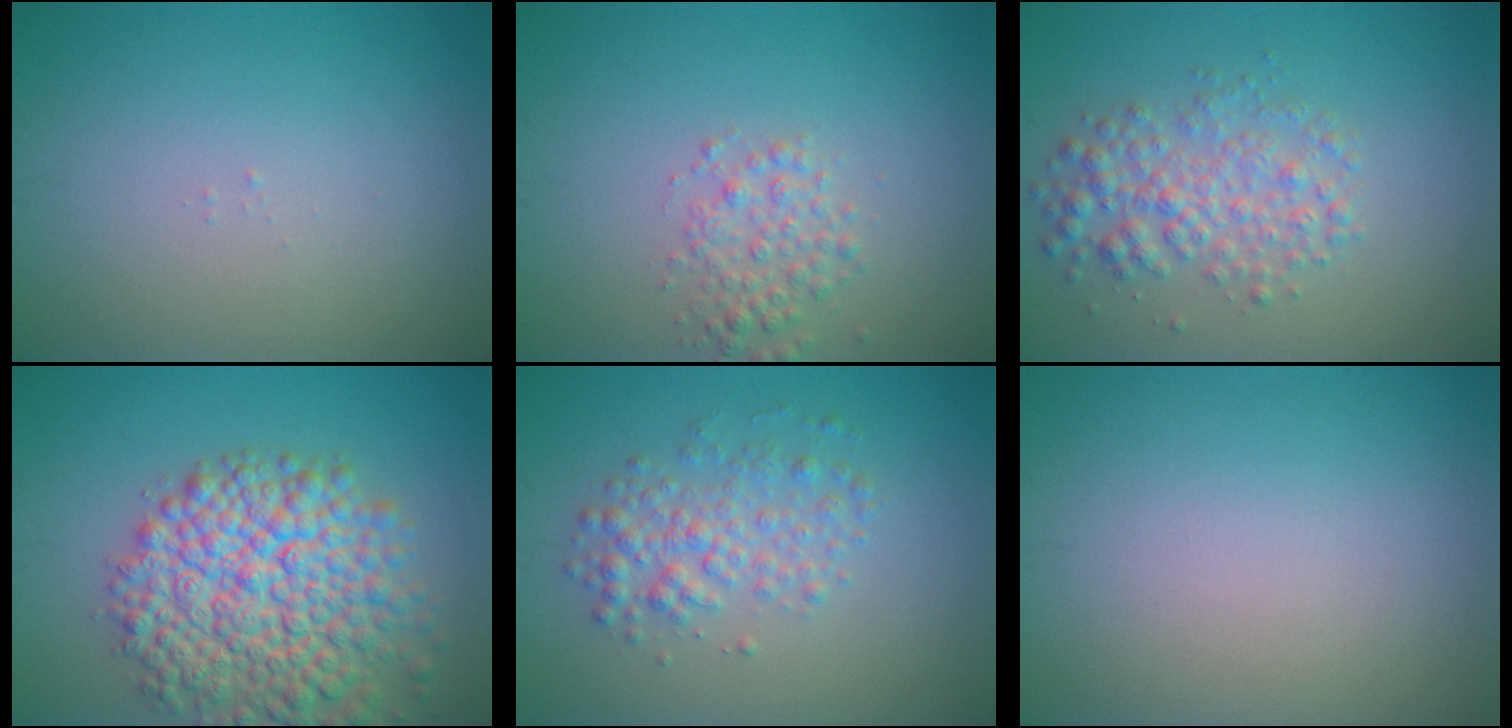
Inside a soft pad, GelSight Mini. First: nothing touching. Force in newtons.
{"total": 2.4, "press": 2.4, "slide": 0.1}
{"total": 3.8, "press": 3.8, "slide": 0.1}
{"total": 10.1, "press": 10.1, "slide": 0.5}
{"total": 3.2, "press": 3.2, "slide": 0.1}
{"total": 0.0}